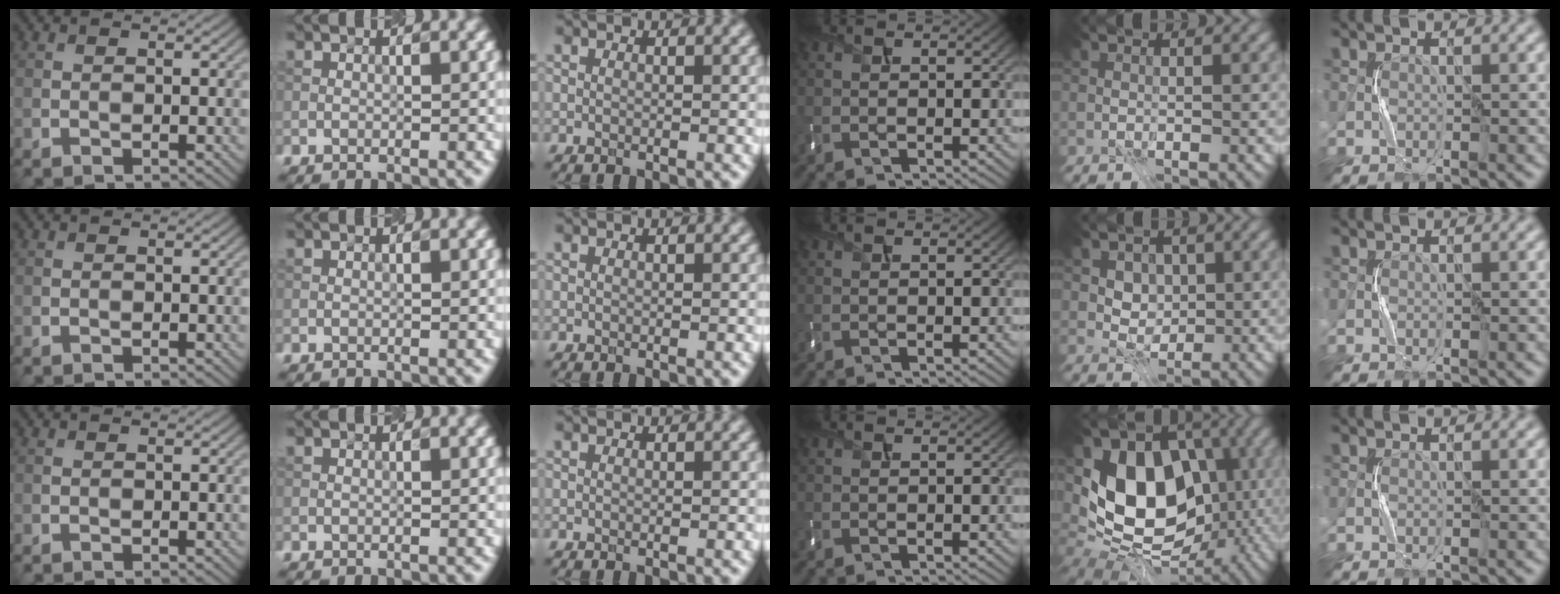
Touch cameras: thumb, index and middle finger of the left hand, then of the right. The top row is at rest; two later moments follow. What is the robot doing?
{"motion": "press", "object": "mouse"}